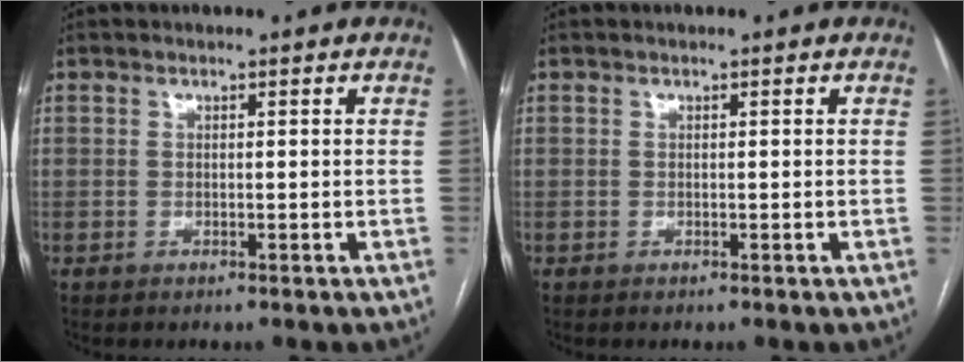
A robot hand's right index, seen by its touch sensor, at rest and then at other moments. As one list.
[{"total": 0.0}]